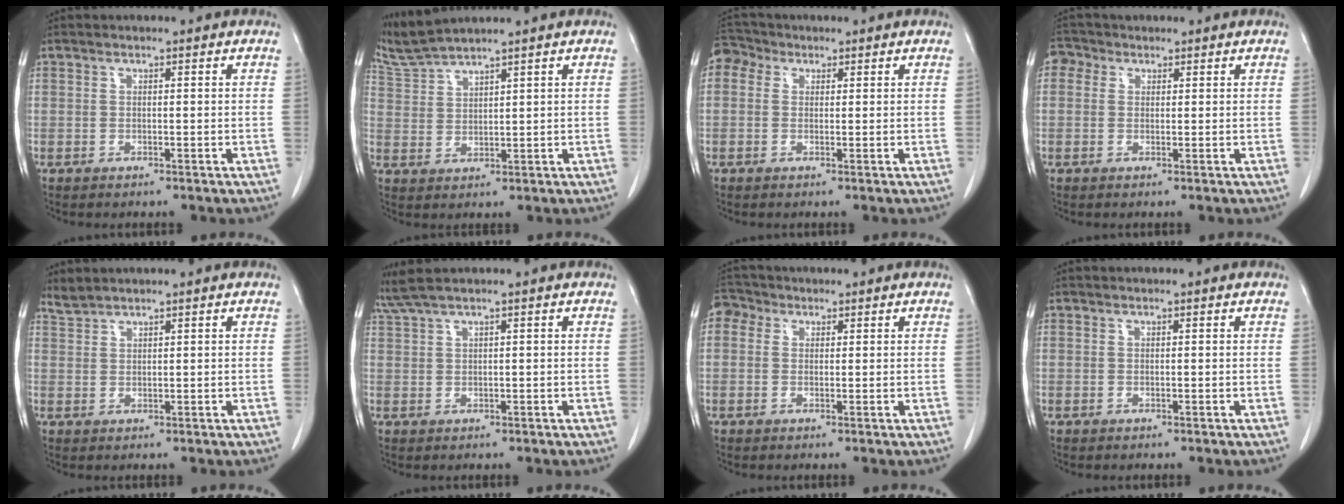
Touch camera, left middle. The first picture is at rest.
{"total": 4.7, "force": [4.5, -1.3, 0.6], "torque": [-0.030, 0.000, 0.102]}
{"total": 4.0, "force": [1.7, 3.3, 1.6], "torque": [-0.033, 0.024, 0.030]}
{"total": 2.8, "force": [1.2, 2.4, 0.8], "torque": [-0.014, 0.014, 0.017]}
{"total": 0.8, "force": [0.8, -0.1, 0.1], "torque": [-0.007, 0.007, 0.022]}
{"total": 2.7, "force": [2.1, -0.5, 1.7], "torque": [-0.048, 0.022, 0.051]}
{"total": 3.3, "force": [1.3, 2.8, 1.2], "torque": [-0.025, 0.016, 0.021]}
{"total": 0.0}